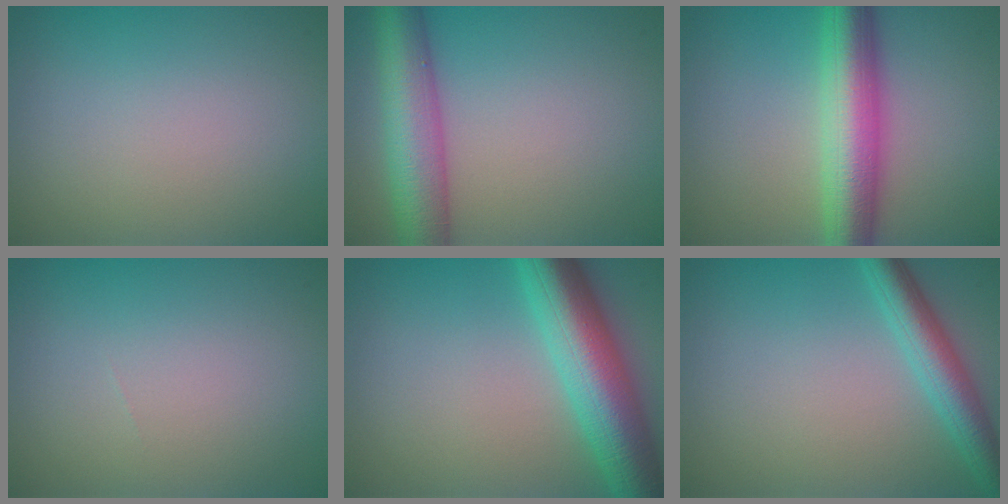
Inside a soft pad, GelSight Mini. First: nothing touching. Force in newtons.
{"total": 7.3, "press": 7.3, "slide": 0.3}
{"total": 7.1, "press": 7.1, "slide": 0.3}
{"total": 0.0}
{"total": 8.9, "press": 8.9, "slide": 0.2}
{"total": 4.0, "press": 4.0, "slide": 0.2}